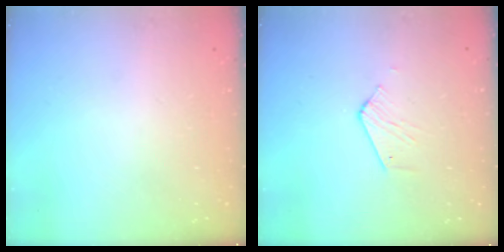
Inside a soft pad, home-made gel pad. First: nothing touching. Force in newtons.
{"total": 2.8, "press": 2.8, "slide": 0.4}